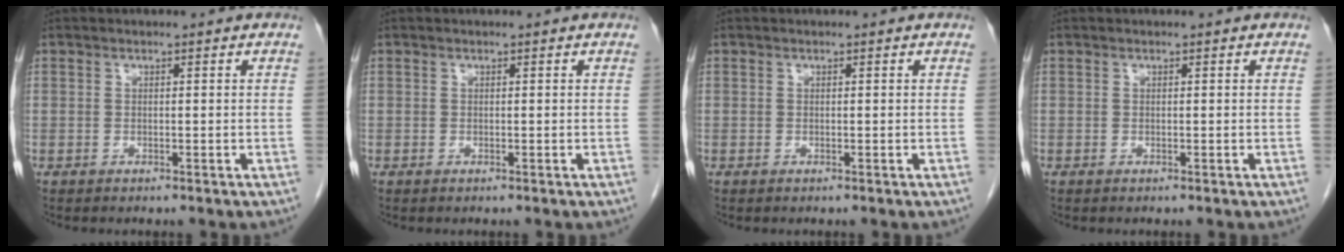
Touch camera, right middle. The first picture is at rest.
{"total": 0.0}
{"total": 0.0}
{"total": 0.0}